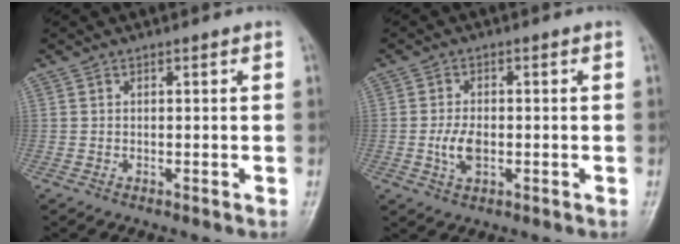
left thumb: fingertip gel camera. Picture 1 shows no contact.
{"total": 4.7, "force": [-0.9, 2.8, 3.7], "torque": [-0.068, 0.002, -0.016]}